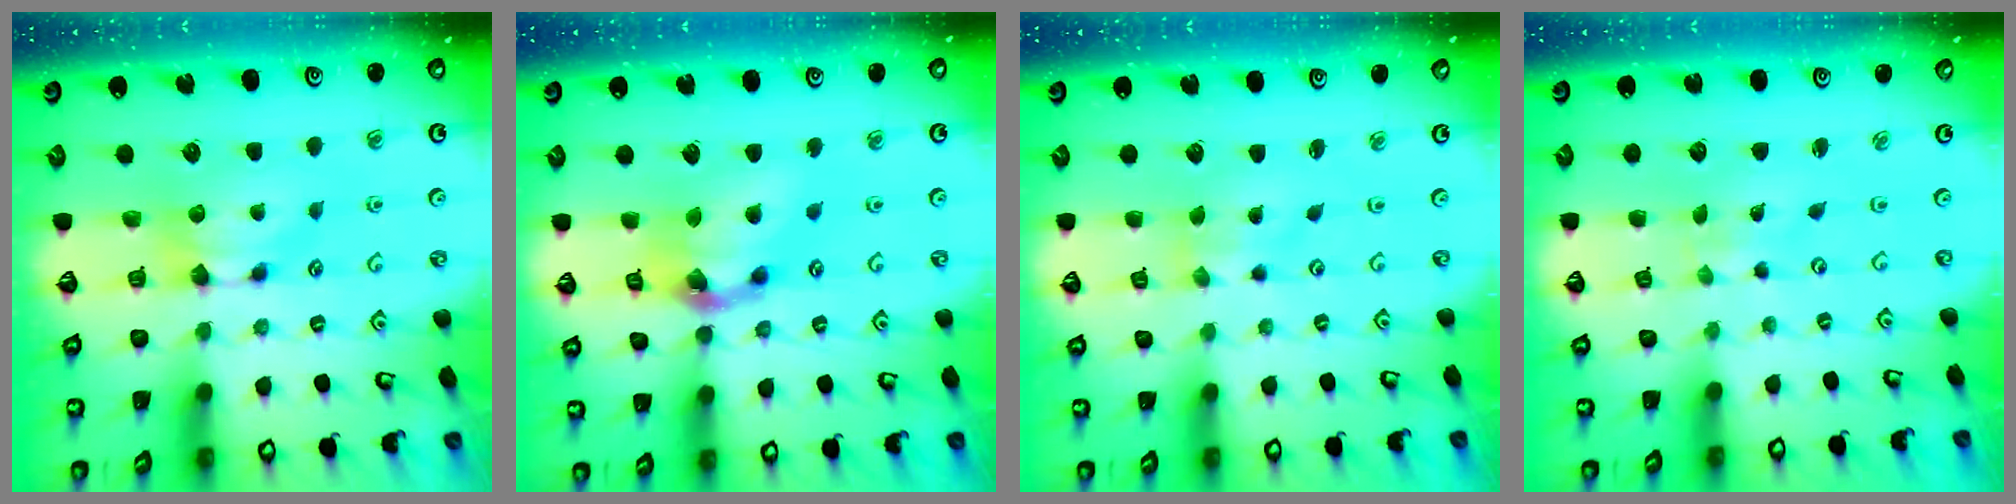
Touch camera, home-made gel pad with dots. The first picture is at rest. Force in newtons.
{"total": 8.3, "press": 7.9, "slide": 2.4}
{"total": 1.9, "press": 1.6, "slide": 0.9}
{"total": 6.1, "press": 6.1, "slide": 0.5}